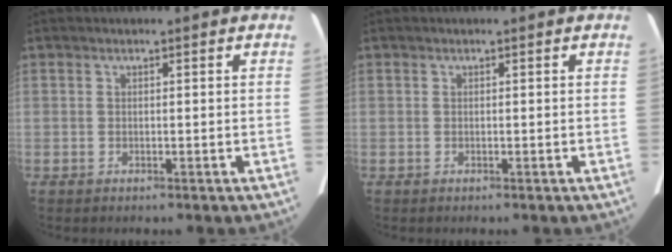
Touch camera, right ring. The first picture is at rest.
{"total": 0.0}